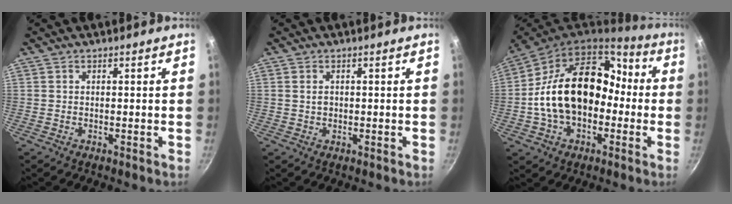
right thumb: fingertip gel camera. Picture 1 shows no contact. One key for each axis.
{"total": 1.7, "fx": 0.3, "fy": 1.3, "fz": 1.1, "tx": -0.016, "ty": 0.001, "tz": 0.006}
{"total": 22.4, "fx": -1.6, "fy": 15.7, "fz": 15.9, "tx": -0.244, "ty": 0.066, "tz": -0.028}